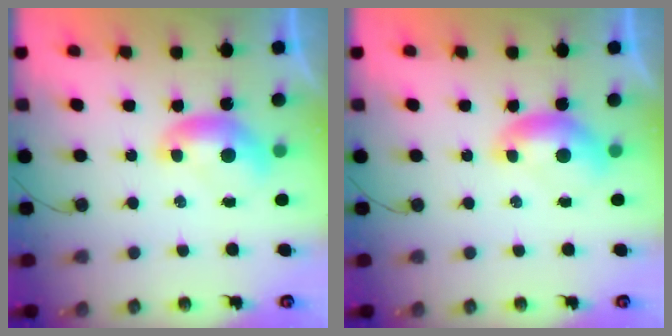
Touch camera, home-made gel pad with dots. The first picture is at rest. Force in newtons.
{"total": 0.0}